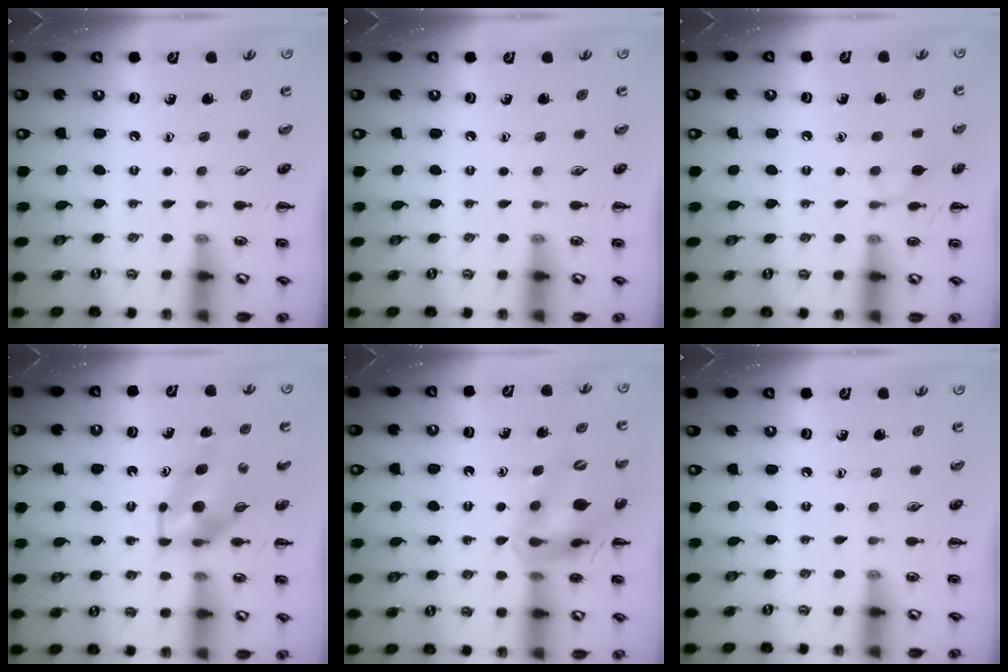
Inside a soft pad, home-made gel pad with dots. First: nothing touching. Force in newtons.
{"total": 0.0}
{"total": 7.1, "press": 6.7, "slide": 2.2}
{"total": 5.4, "press": 5.3, "slide": 0.9}
{"total": 15.8, "press": 15.1, "slide": 4.7}
{"total": 0.0}